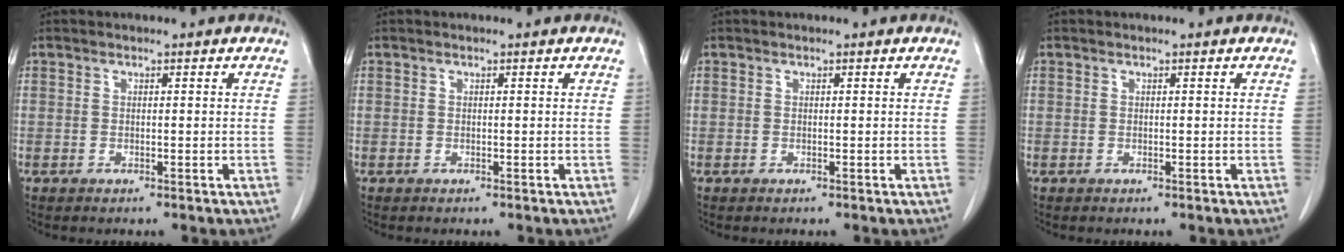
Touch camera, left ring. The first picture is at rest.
{"total": 0.0}
{"total": 0.0}
{"total": 0.0}